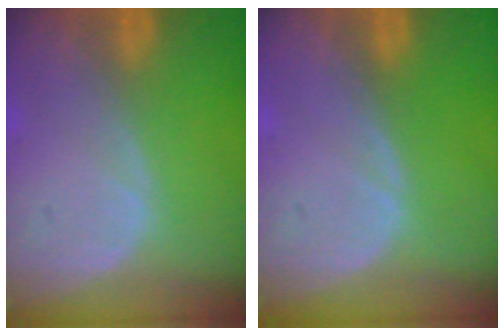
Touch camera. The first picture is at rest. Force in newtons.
{"total": 0.0}